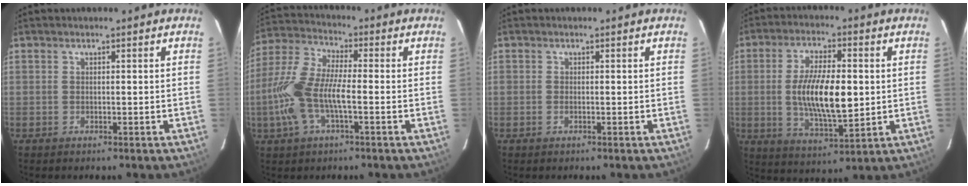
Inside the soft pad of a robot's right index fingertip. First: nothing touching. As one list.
[{"total": 12.3, "force": [-2.9, 4.2, 11.2], "torque": [-0.248, 0.005, -0.060]}, {"total": 0.6, "force": [-0.3, 0.3, 0.4], "torque": [-0.008, 0.000, -0.006]}, {"total": 13.2, "force": [0.0, 4.9, 12.3], "torque": [-0.231, -0.005, 0.004]}]